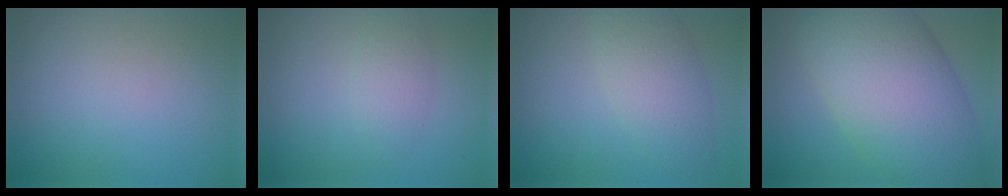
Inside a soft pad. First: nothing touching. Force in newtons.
{"total": 2.2, "press": 2.1, "slide": 0.1}
{"total": 4.5, "press": 4.5, "slide": 0.2}
{"total": 14.0, "press": 14.0, "slide": 0.2}